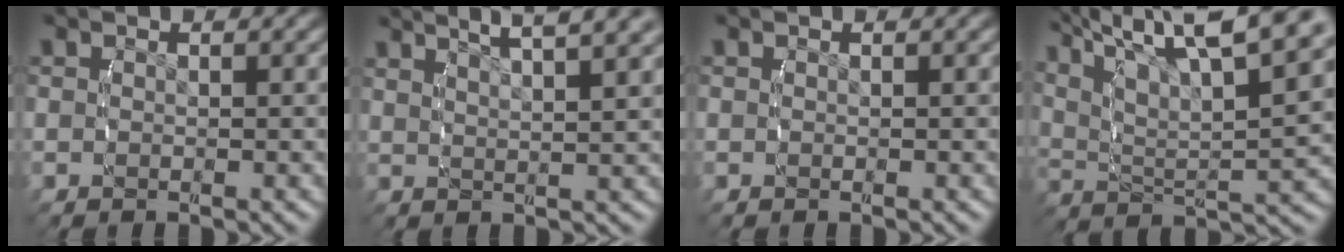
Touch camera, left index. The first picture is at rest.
{"total": 6.9, "force": [5.1, 2.1, 4.2], "torque": [-0.063, 0.015, 0.072]}
{"total": 0.0}
{"total": 12.1, "force": [5.9, 6.0, 8.7], "torque": [-0.142, 0.007, 0.082]}